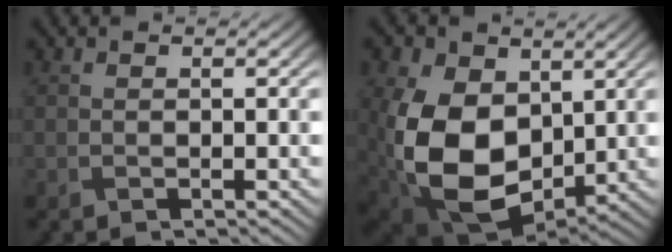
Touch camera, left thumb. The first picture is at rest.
{"total": 16.2, "force": [0.2, 11.4, 11.5], "torque": [-0.265, -0.035, 0.016]}